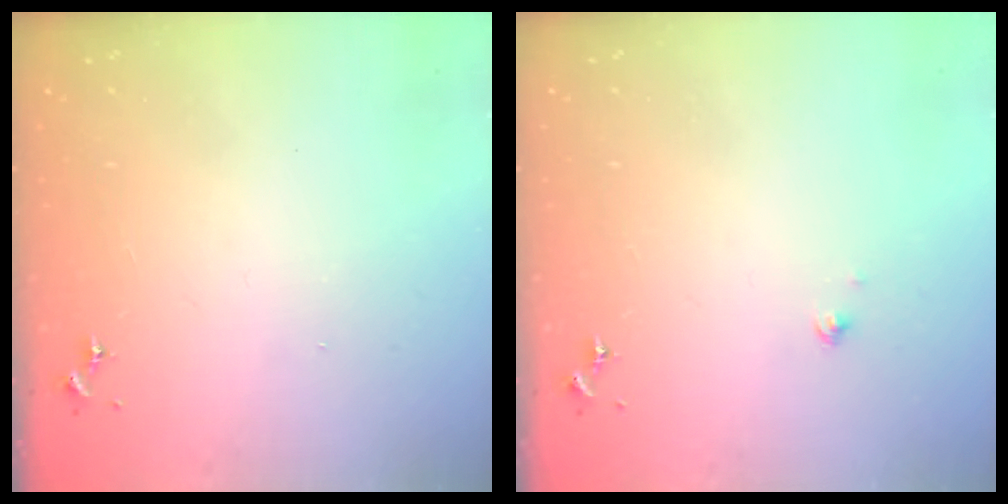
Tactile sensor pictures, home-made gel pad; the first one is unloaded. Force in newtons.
{"total": 1.2, "press": 1.2, "slide": 0.1}